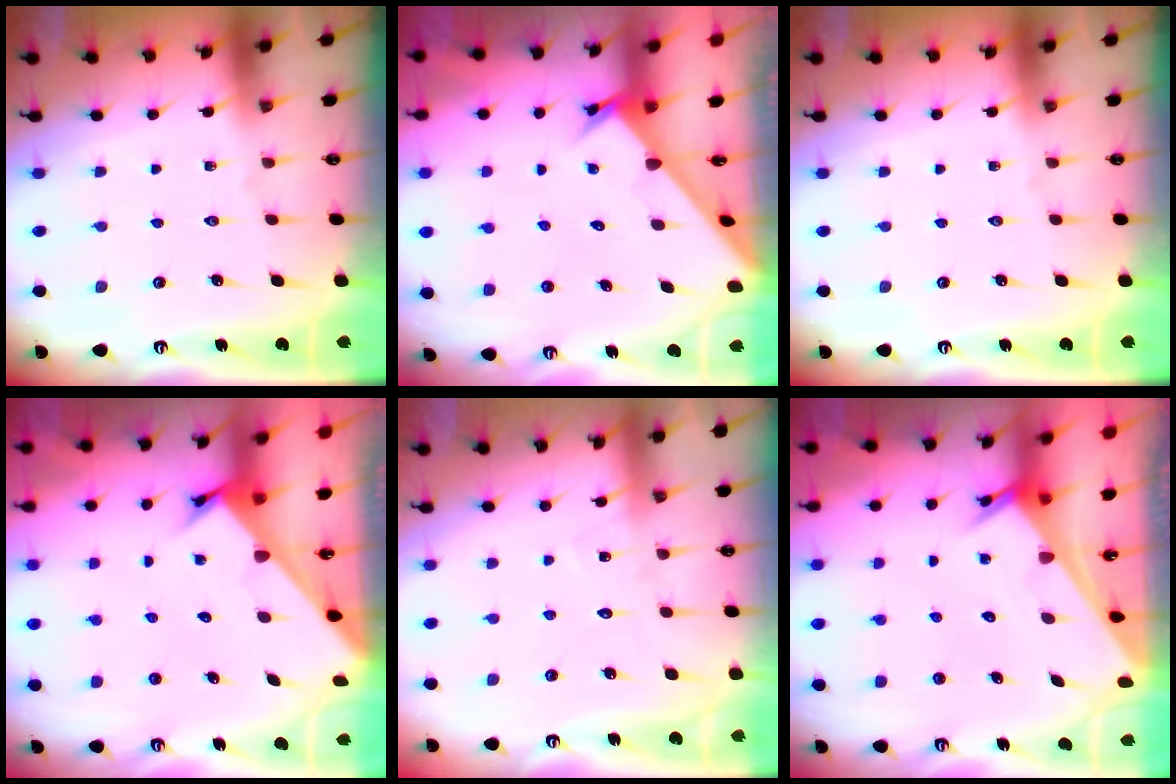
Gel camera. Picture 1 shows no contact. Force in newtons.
{"total": 2.2, "press": 2.2, "slide": 0.1}
{"total": 0.0}
{"total": 2.7, "press": 2.6, "slide": 0.3}
{"total": 6.4, "press": 6.4, "slide": 0.5}
{"total": 3.0, "press": 3.0, "slide": 0.2}